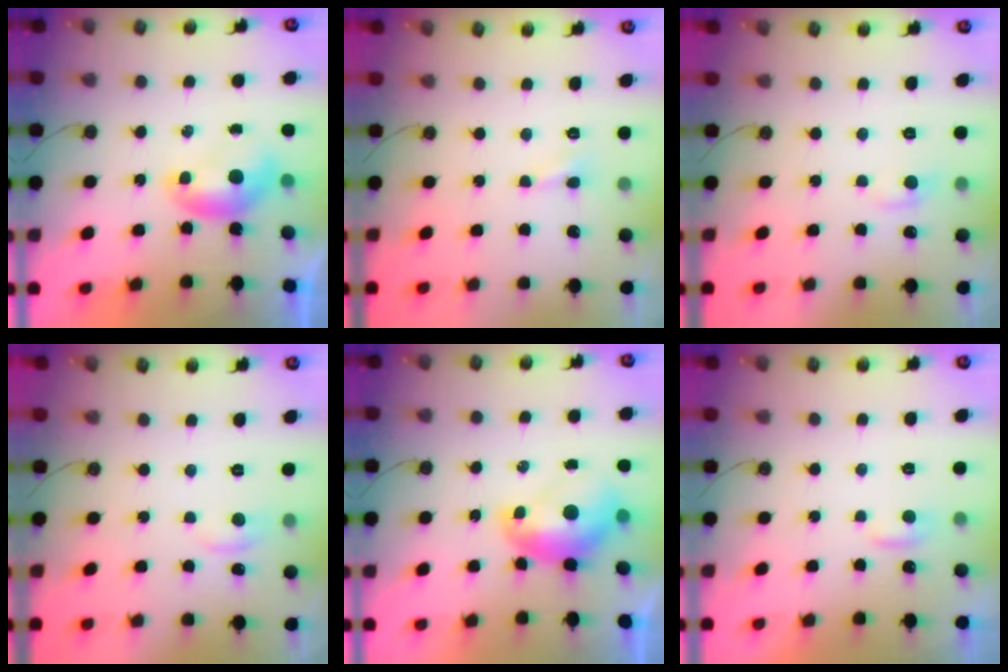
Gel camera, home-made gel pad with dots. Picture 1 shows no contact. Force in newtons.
{"total": 1.2, "press": 1.1, "slide": 0.5}
{"total": 0.7, "press": 0.1, "slide": 0.7}
{"total": 1.2, "press": 0.7, "slide": 0.9}
{"total": 2.4, "press": 2.3, "slide": 0.7}
{"total": 2.0, "press": 2.0, "slide": 0.3}